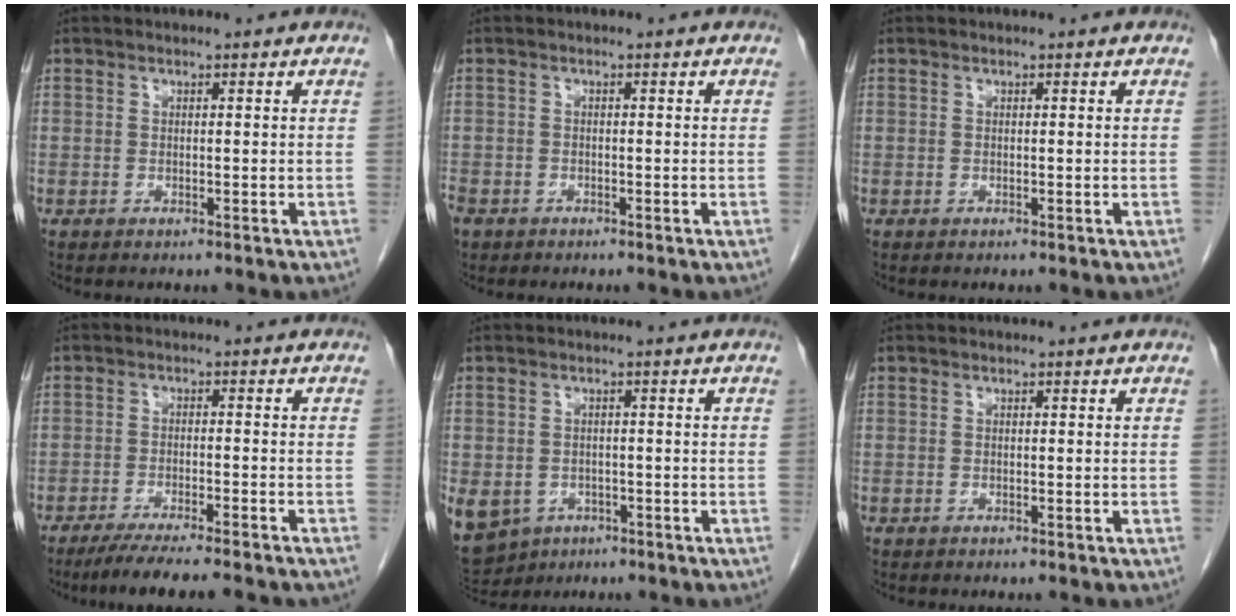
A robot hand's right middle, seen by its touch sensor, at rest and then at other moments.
{"total": 3.7, "force": [-2.6, 2.3, 1.3], "torque": [-0.038, -0.005, -0.047]}
{"total": 0.0}
{"total": 10.7, "force": [-9.1, 0.5, 5.7], "torque": [-0.071, -0.021, -0.136]}
{"total": 16.1, "force": [-7.5, 12.8, 6.4], "torque": [-0.208, -0.011, -0.097]}
{"total": 0.0}